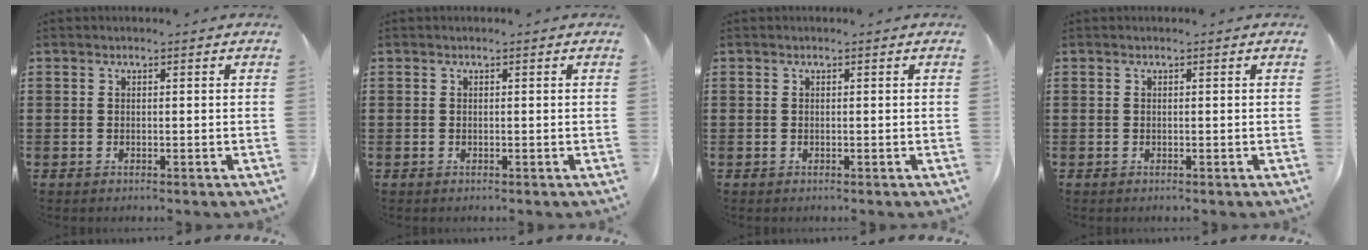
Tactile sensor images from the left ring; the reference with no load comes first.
{"total": 0.0}
{"total": 0.0}
{"total": 0.0}